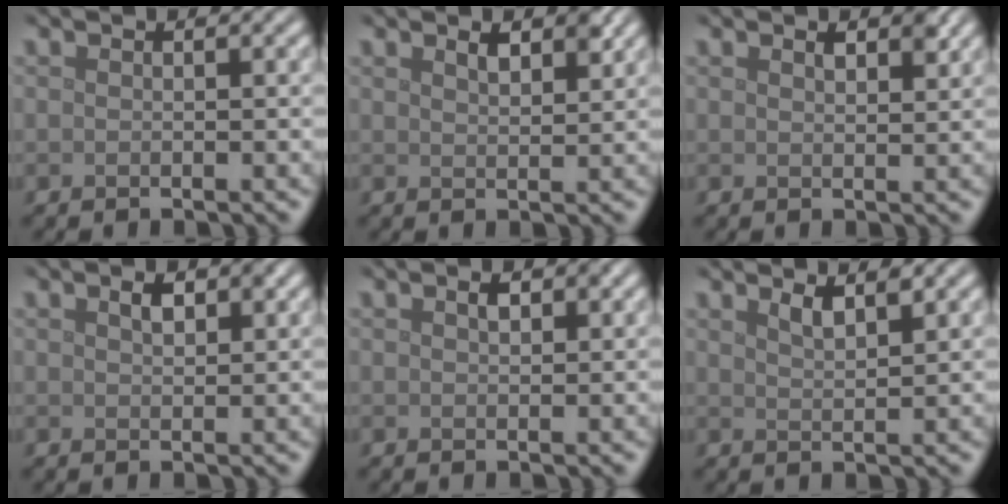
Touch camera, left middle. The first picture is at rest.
{"total": 2.1, "force": [1.4, 0.7, 1.3], "torque": [-0.022, 0.000, 0.025]}
{"total": 1.6, "force": [1.1, 0.6, 1.0], "torque": [-0.015, 0.000, 0.019]}
{"total": 1.8, "force": [0.9, 0.8, 1.3], "torque": [-0.020, 0.004, 0.017]}
{"total": 1.4, "force": [0.7, 0.7, 1.0], "torque": [-0.014, 0.002, 0.012]}
{"total": 2.0, "force": [1.5, 0.5, 1.2], "torque": [-0.020, 0.001, 0.026]}